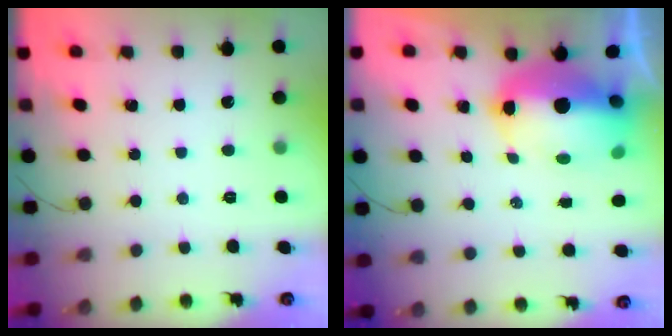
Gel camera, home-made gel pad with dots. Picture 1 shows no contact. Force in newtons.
{"total": 14.3, "press": 14.1, "slide": 2.3}